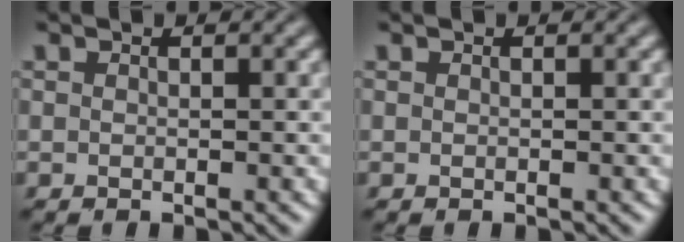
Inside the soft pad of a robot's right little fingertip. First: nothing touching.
{"total": 0.0}